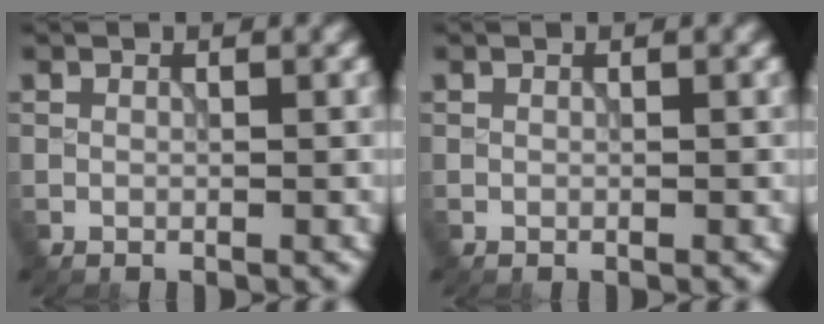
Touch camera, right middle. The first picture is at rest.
{"total": 0.0}